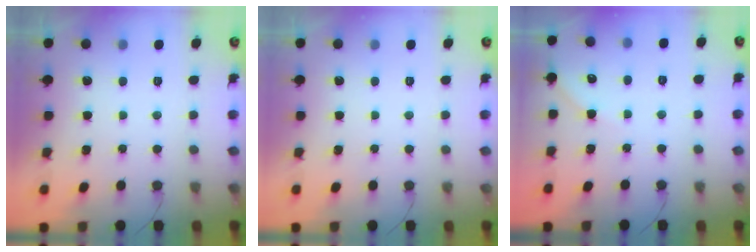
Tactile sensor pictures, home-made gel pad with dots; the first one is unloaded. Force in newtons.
{"total": 0.0}
{"total": 2.9, "press": 2.9, "slide": 0.4}